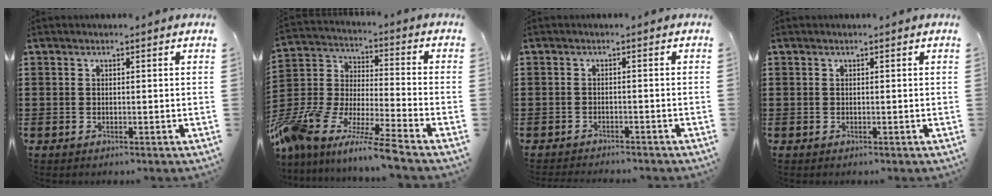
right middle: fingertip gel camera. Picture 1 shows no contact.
{"total": 10.6, "force": [-9.8, -0.1, 4.2], "torque": [-0.100, 0.000, -0.205]}
{"total": 1.4, "force": [-1.3, -0.1, 0.0], "torque": [-0.004, 0.000, -0.028]}
{"total": 0.0}